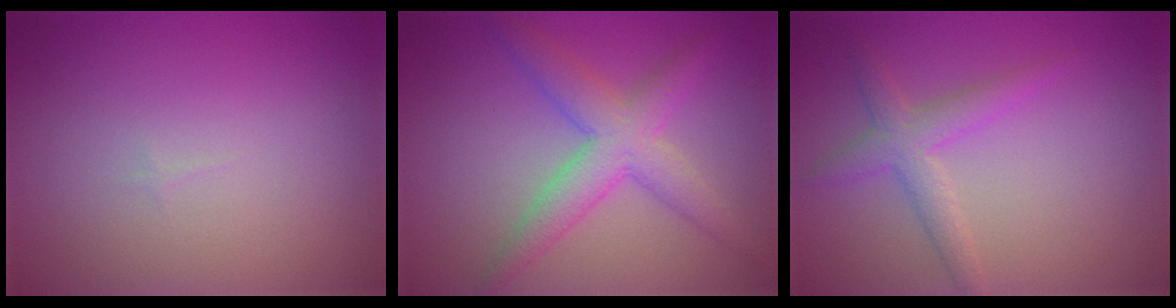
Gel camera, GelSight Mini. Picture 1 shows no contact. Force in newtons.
{"total": 4.7, "press": 4.7, "slide": 0.2}
{"total": 2.6, "press": 2.6, "slide": 0.0}